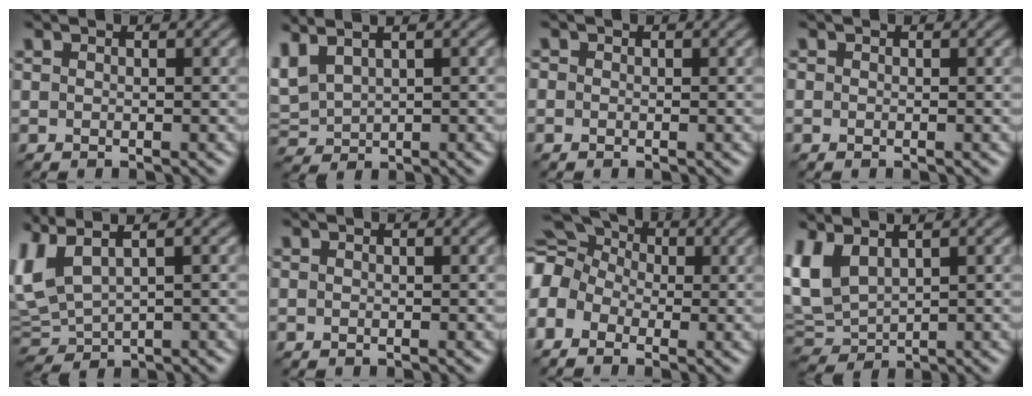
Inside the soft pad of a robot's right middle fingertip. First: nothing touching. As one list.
[{"total": 3.0, "force": [1.4, 1.8, 2.0], "torque": [-0.054, 0.013, 0.040]}, {"total": 1.3, "force": [0.4, 1.1, 0.6], "torque": [0.001, 0.017, -0.011]}, {"total": 0.6, "force": [0.3, 0.5, 0.3], "torque": [-0.002, 0.006, -0.006]}, {"total": 5.4, "force": [1.3, 2.7, 4.5], "torque": [-0.125, 0.014, 0.032]}, {"total": 0.0}, {"total": 10.8, "force": [0.0, 9.1, 5.8], "torque": [-0.144, 0.036, -0.056]}, {"total": 3.8, "force": [1.2, 2.2, 2.8], "torque": [-0.072, 0.005, 0.030]}]